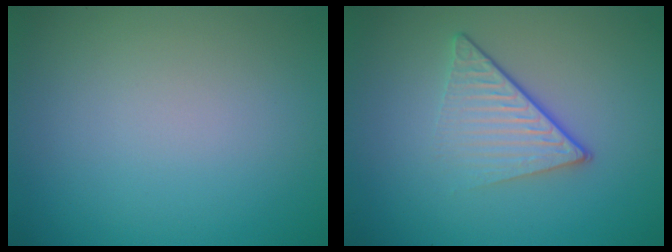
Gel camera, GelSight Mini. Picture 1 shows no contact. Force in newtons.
{"total": 4.3, "press": 2.7, "slide": 3.4}